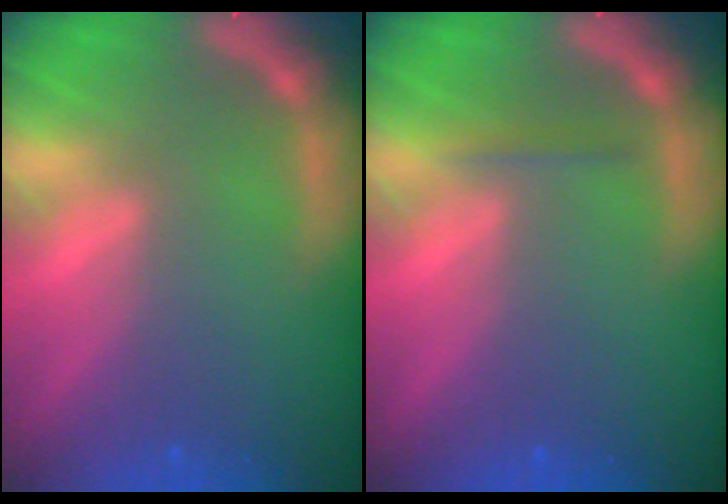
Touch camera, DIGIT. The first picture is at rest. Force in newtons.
{"total": 0.9}